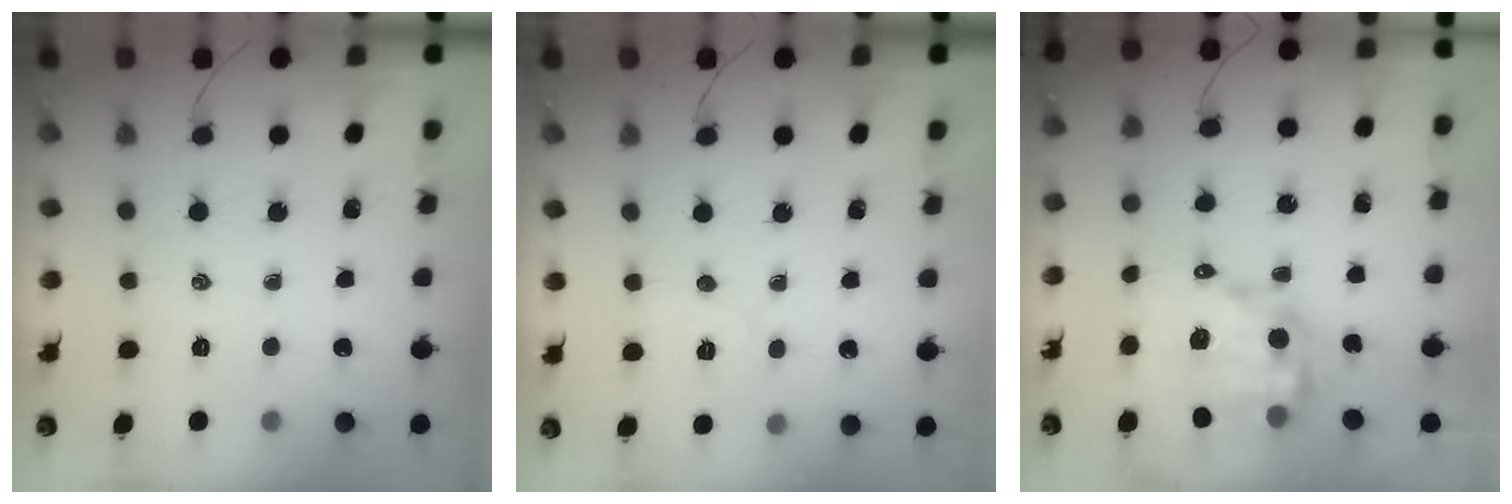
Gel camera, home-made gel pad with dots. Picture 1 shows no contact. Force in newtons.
{"total": 4.8, "press": 4.7, "slide": 0.9}
{"total": 11.9, "press": 11.5, "slide": 3.2}